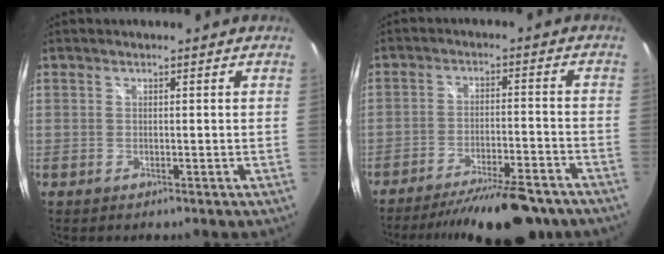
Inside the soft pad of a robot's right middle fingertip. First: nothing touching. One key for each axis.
{"total": 15.6, "fx": -13.1, "fy": 3.4, "fz": 7.8, "tx": -0.141, "ty": -0.019, "tz": -0.190}